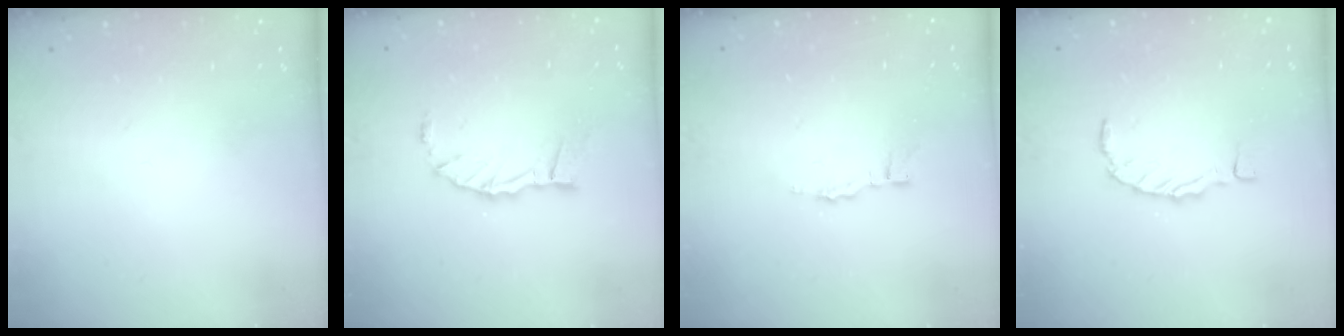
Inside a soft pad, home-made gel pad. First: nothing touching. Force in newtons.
{"total": 8.5, "press": 8.5, "slide": 1.1}
{"total": 2.9, "press": 2.9, "slide": 0.3}
{"total": 0.7, "press": 0.7, "slide": 0.2}